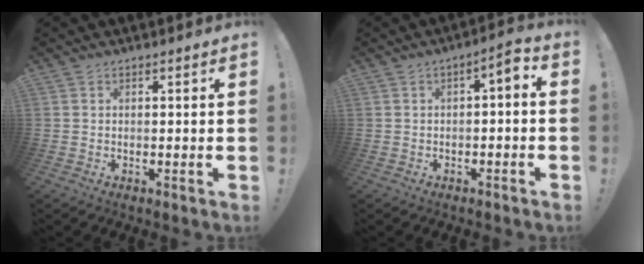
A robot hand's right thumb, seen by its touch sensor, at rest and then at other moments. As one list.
[{"total": 3.5, "force": [-1.0, 1.0, 3.2], "torque": [-0.049, 0.002, -0.020]}]